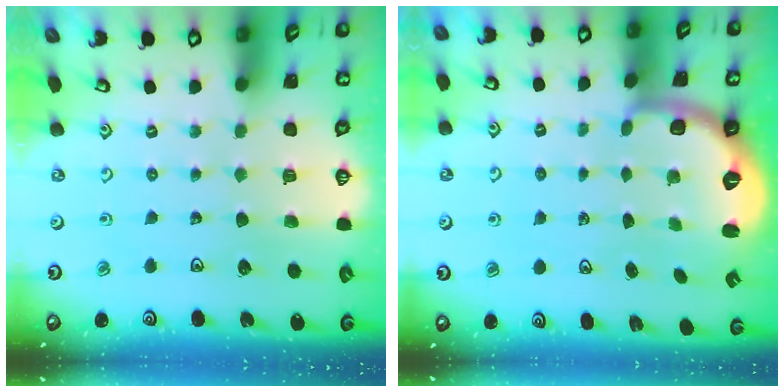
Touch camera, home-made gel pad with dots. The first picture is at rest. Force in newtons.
{"total": 2.5, "press": 2.0, "slide": 1.6}